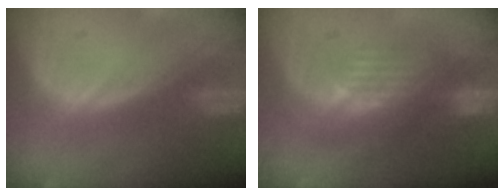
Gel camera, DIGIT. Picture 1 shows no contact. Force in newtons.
{"total": 8.0, "press": 7.1, "slide": 3.7}